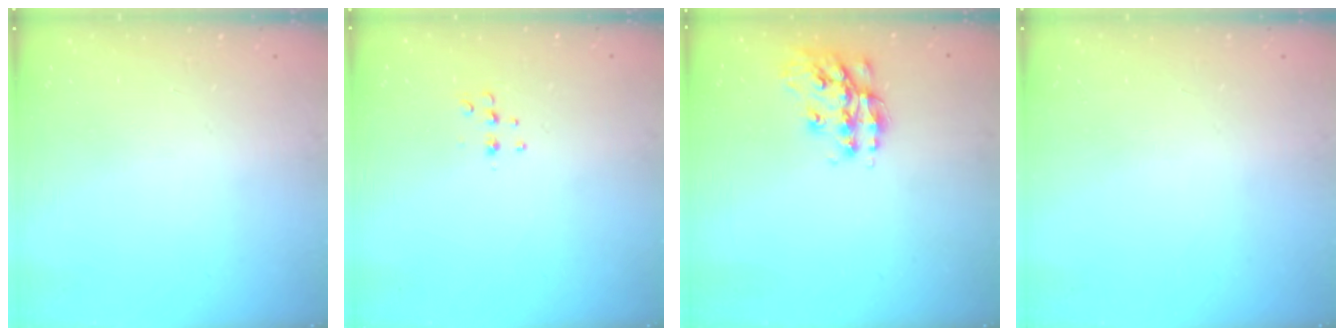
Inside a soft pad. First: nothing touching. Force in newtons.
{"total": 5.3, "press": 5.2, "slide": 0.8}
{"total": 14.2, "press": 14.2, "slide": 0.9}
{"total": 0.0}